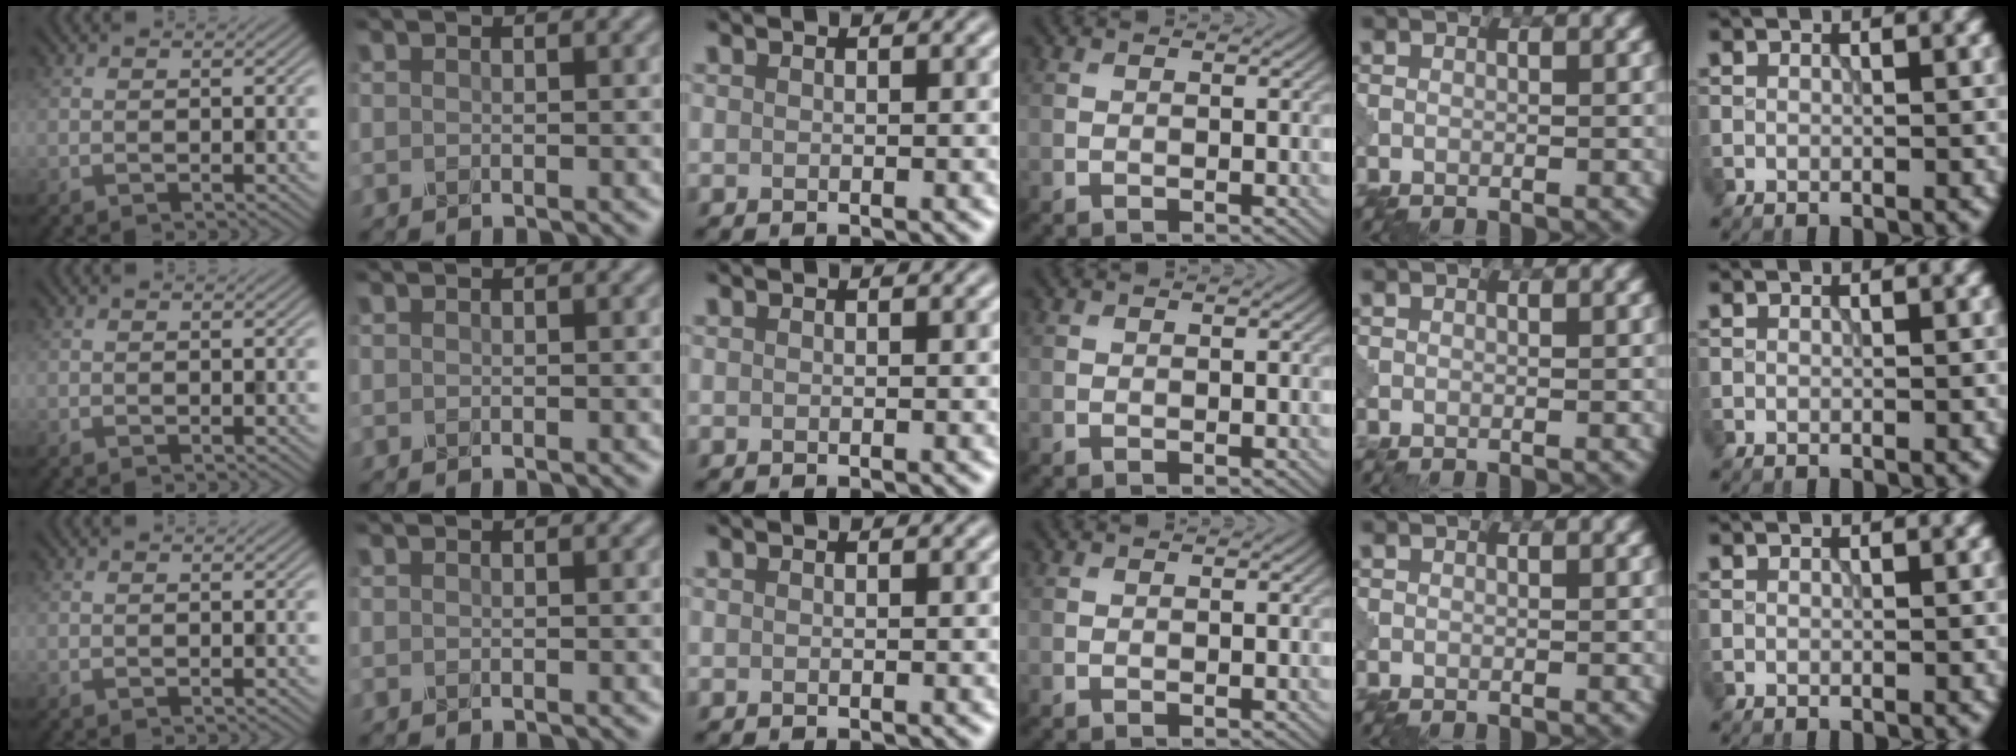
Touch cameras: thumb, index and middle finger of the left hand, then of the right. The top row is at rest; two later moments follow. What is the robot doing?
{"motion": "wrap", "object": "tissue paper"}